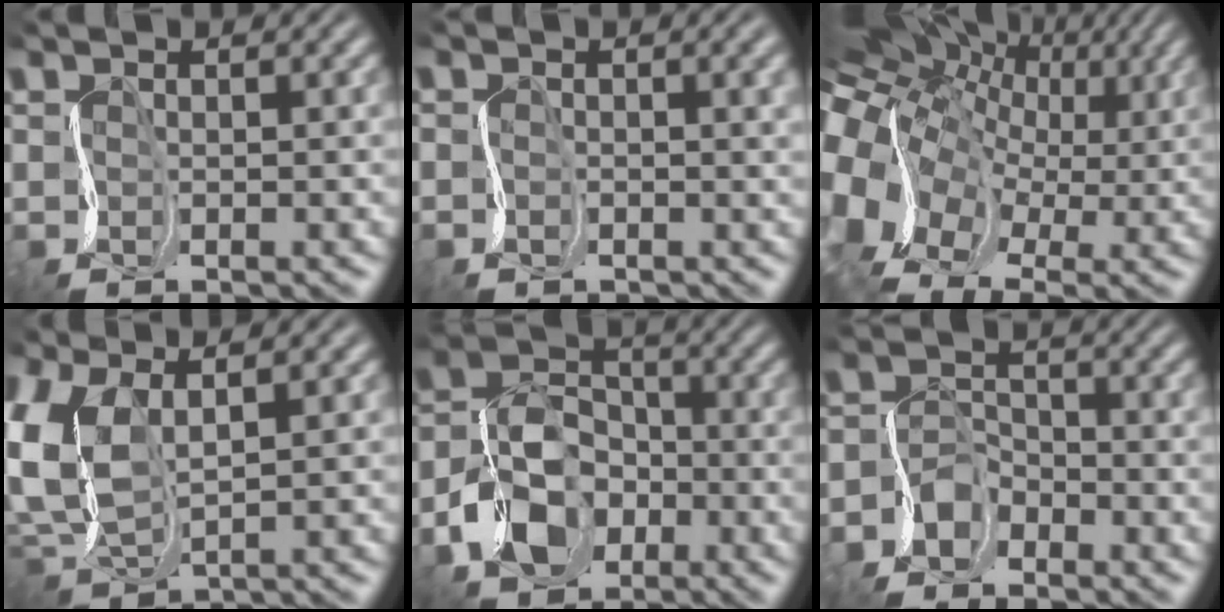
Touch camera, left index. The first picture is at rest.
{"total": 2.9, "force": [0.5, 1.6, 2.4], "torque": [-0.030, 0.012, -0.004]}
{"total": 15.4, "force": [1.7, 12.5, 8.8], "torque": [-0.197, 0.011, 0.044]}
{"total": 4.7, "force": [2.2, 2.4, 3.3], "torque": [-0.107, 0.013, 0.038]}
{"total": 5.9, "force": [-2.9, 4.6, 2.3], "torque": [-0.057, 0.014, -0.070]}
{"total": 2.9, "force": [-2.3, 1.7, 0.4], "torque": [-0.019, 0.013, -0.052]}